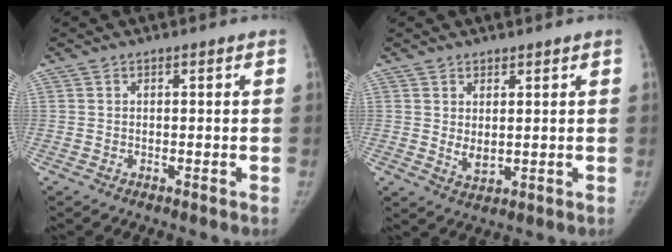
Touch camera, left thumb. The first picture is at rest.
{"total": 2.8, "force": [1.0, 1.6, 2.0], "torque": [-0.028, -0.019, 0.024]}